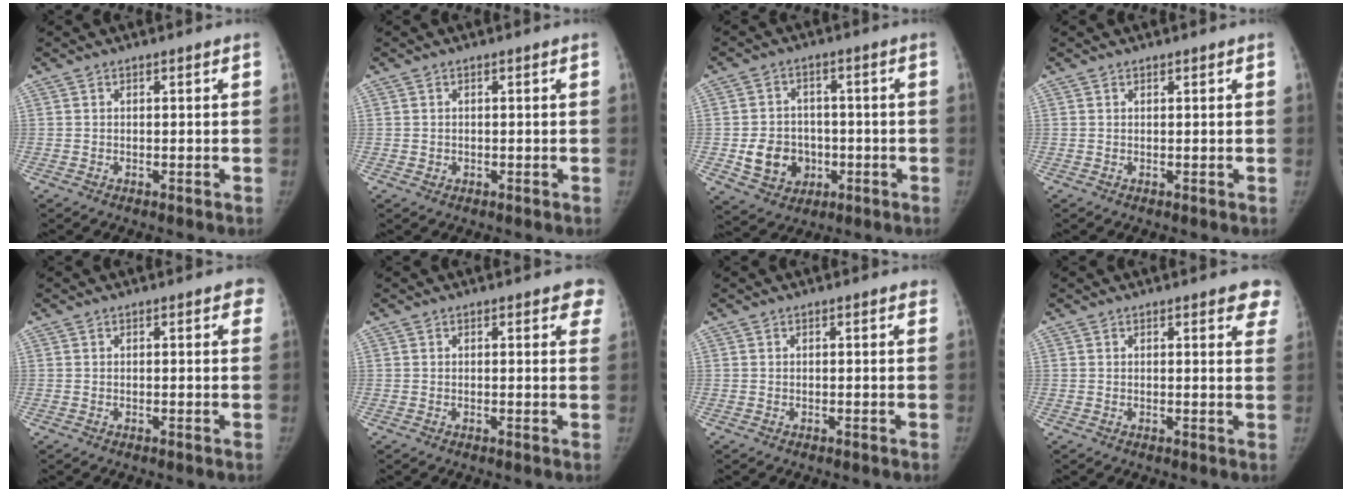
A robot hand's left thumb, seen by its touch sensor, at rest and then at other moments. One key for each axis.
{"total": 0.8, "fx": -0.1, "fy": 0.8, "fz": 0.1, "tx": 0.001, "ty": 0.001, "tz": -0.001}
{"total": 9.3, "fx": -2.0, "fy": 8.0, "fz": 4.3, "tx": -0.038, "ty": 0.009, "tz": -0.023}
{"total": 0.0}
{"total": 1.9, "fx": 1.1, "fy": 1.0, "fz": 1.2, "tx": 0.005, "ty": 0.000, "tz": 0.006}
{"total": 3.7, "fx": 2.7, "fy": 1.6, "fz": 1.9, "tx": 0.010, "ty": -0.007, "tz": 0.018}
{"total": 0.6, "fx": 0.4, "fy": 0.3, "fz": 0.2, "tx": 0.000, "ty": 0.000, "tz": 0.001}
{"total": 5.1, "fx": 3.8, "fy": 1.8, "fz": 2.9, "tx": -0.002, "ty": -0.013, "tz": 0.030}